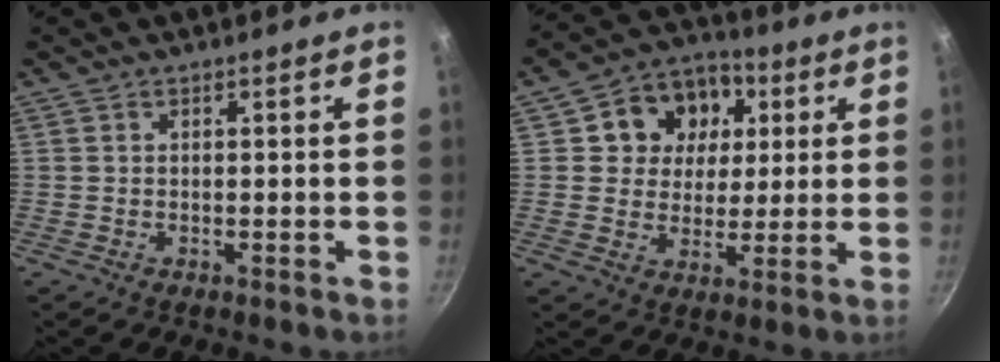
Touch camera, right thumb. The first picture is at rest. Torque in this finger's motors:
{"motor_torque": [-0.03, 0.11, -0.22, -0.15, 0.11]}